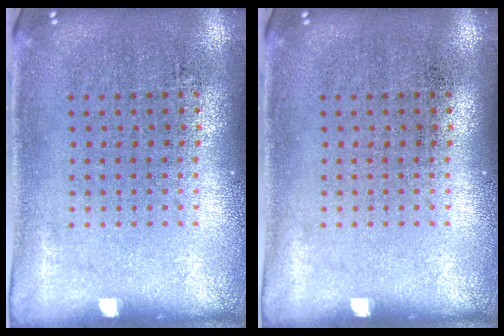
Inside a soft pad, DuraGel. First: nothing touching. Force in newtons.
{"total": 0.0}